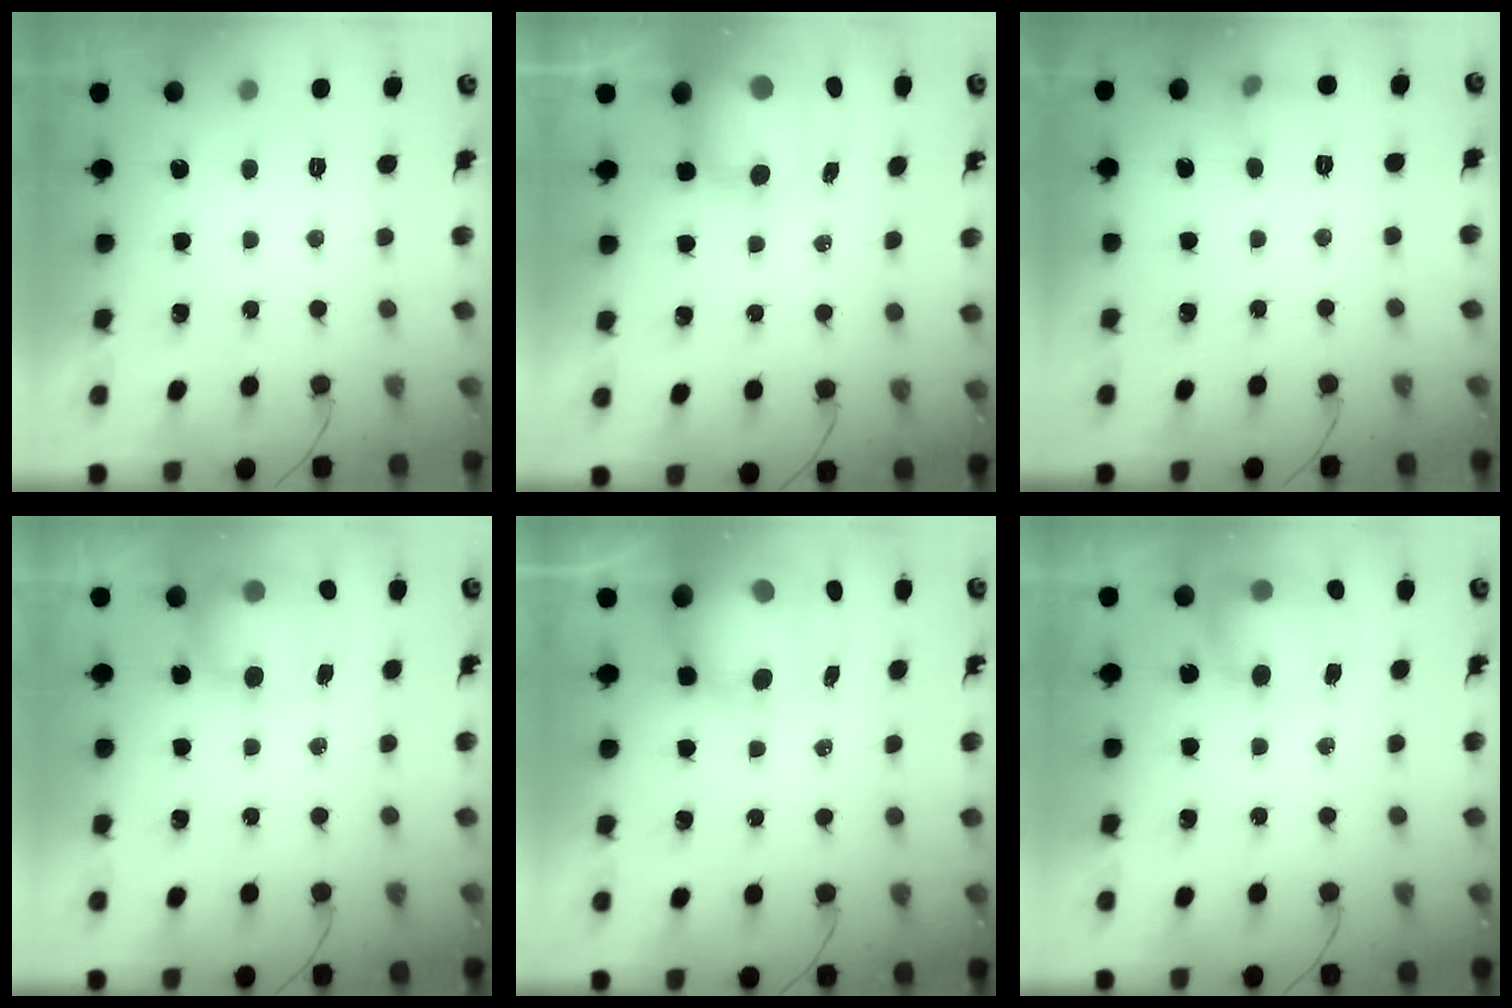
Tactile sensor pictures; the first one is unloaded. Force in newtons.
{"total": 10.3, "press": 9.9, "slide": 2.8}
{"total": 5.7, "press": 5.5, "slide": 1.6}
{"total": 12.3, "press": 9.3, "slide": 8.1}
{"total": 10.5, "press": 10.3, "slide": 2.5}
{"total": 7.9, "press": 7.7, "slide": 1.9}